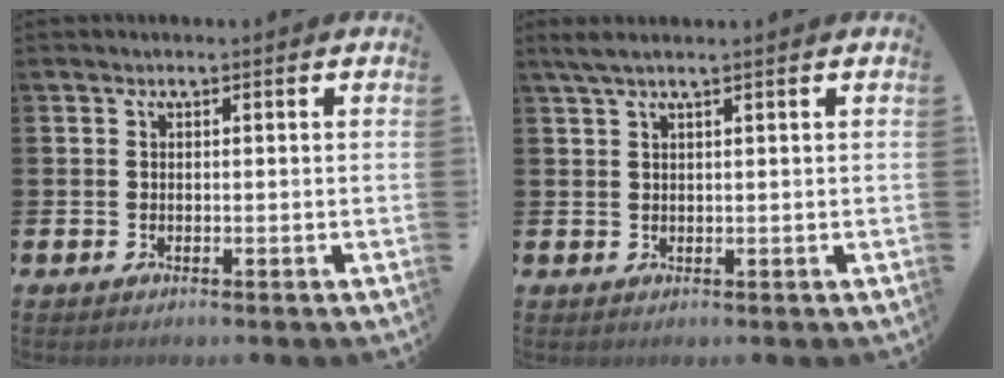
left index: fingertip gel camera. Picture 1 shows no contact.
{"total": 1.9, "force": [1.3, -0.1, 1.4], "torque": [-0.036, 0.004, 0.024]}